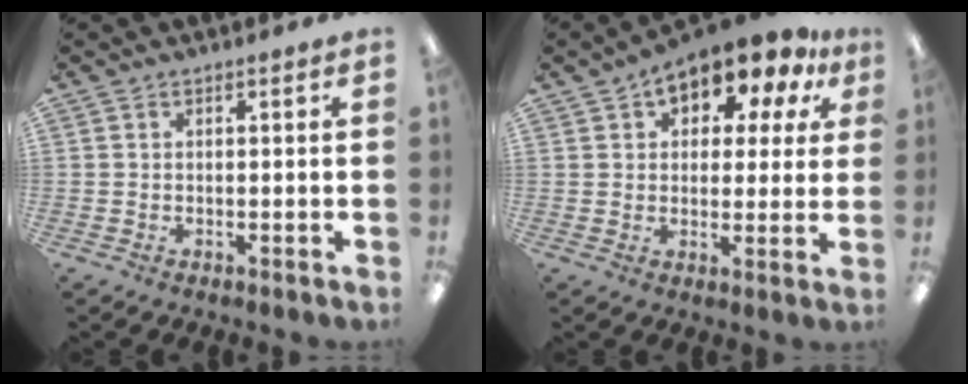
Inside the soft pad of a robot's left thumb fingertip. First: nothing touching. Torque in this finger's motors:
{"motor_torque": [0.20, 0.66, -0.04, -0.06, 0.10]}